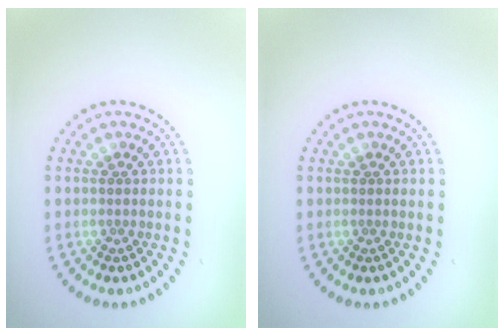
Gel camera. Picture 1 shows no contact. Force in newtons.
{"total": 0.0}